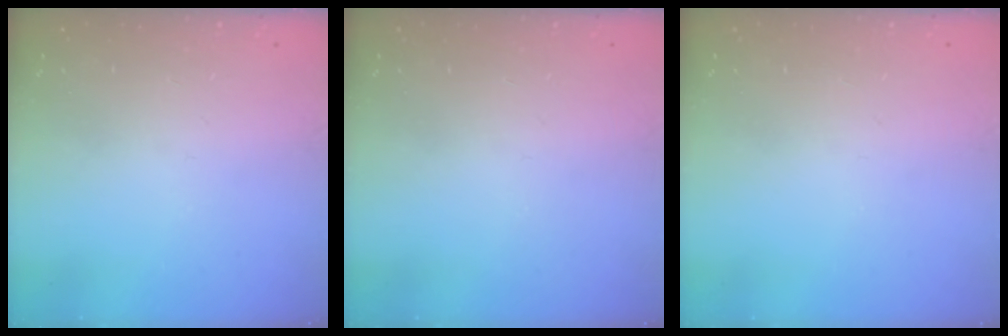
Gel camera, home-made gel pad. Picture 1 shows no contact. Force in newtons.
{"total": 0.0}
{"total": 0.0}